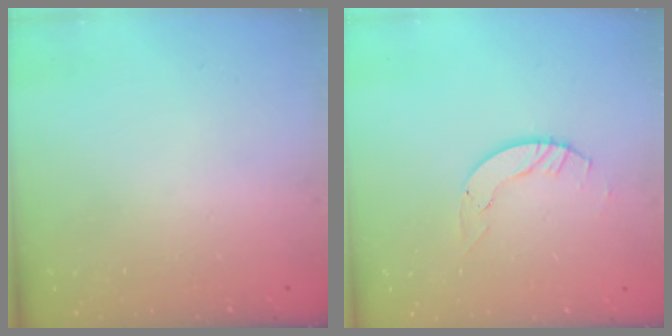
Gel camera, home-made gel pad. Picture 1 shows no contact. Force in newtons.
{"total": 4.5, "press": 4.5, "slide": 0.5}